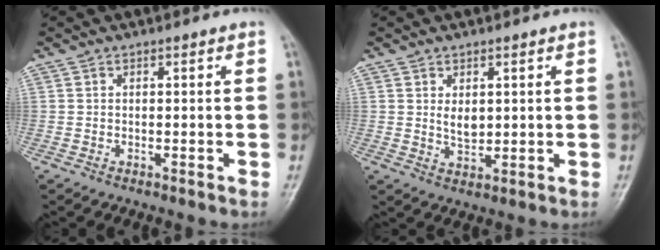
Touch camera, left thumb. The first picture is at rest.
{"total": 3.6, "force": [1.0, 2.1, 2.7], "torque": [-0.035, -0.012, 0.021]}